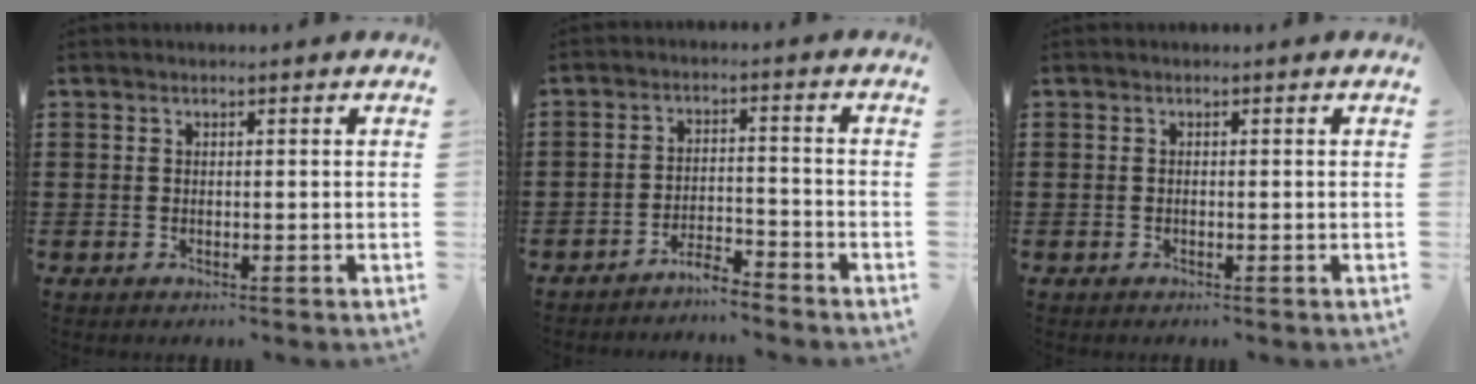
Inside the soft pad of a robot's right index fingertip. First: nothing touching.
{"total": 3.8, "force": [-3.8, 0.1, 0.6], "torque": [-0.015, 0.006, -0.078]}
{"total": 0.0}